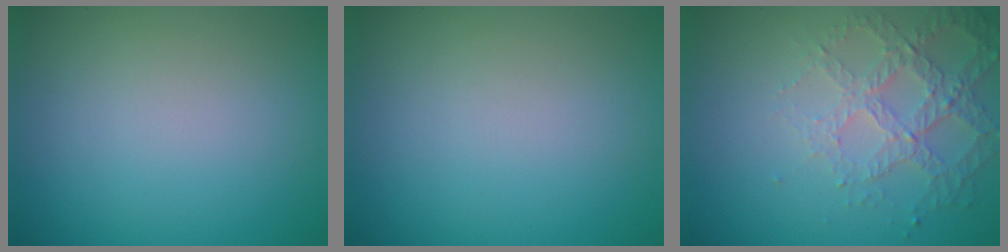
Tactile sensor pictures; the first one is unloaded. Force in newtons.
{"total": 0.0}
{"total": 4.2, "press": 3.1, "slide": 2.9}